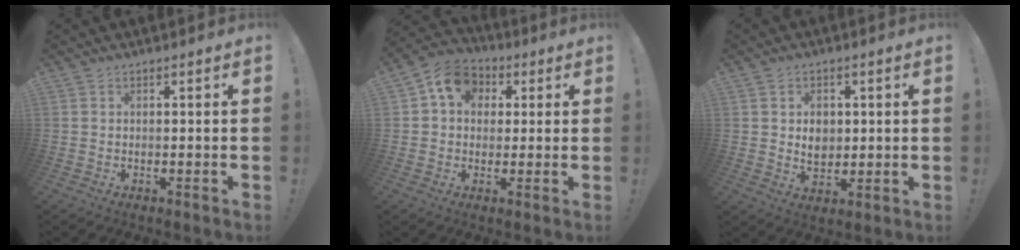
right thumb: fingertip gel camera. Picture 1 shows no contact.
{"total": 9.9, "force": [2.8, 8.2, 4.7], "torque": [-0.064, 0.000, 0.055]}
{"total": 6.2, "force": [1.3, 5.2, 3.0], "torque": [-0.036, -0.005, 0.023]}